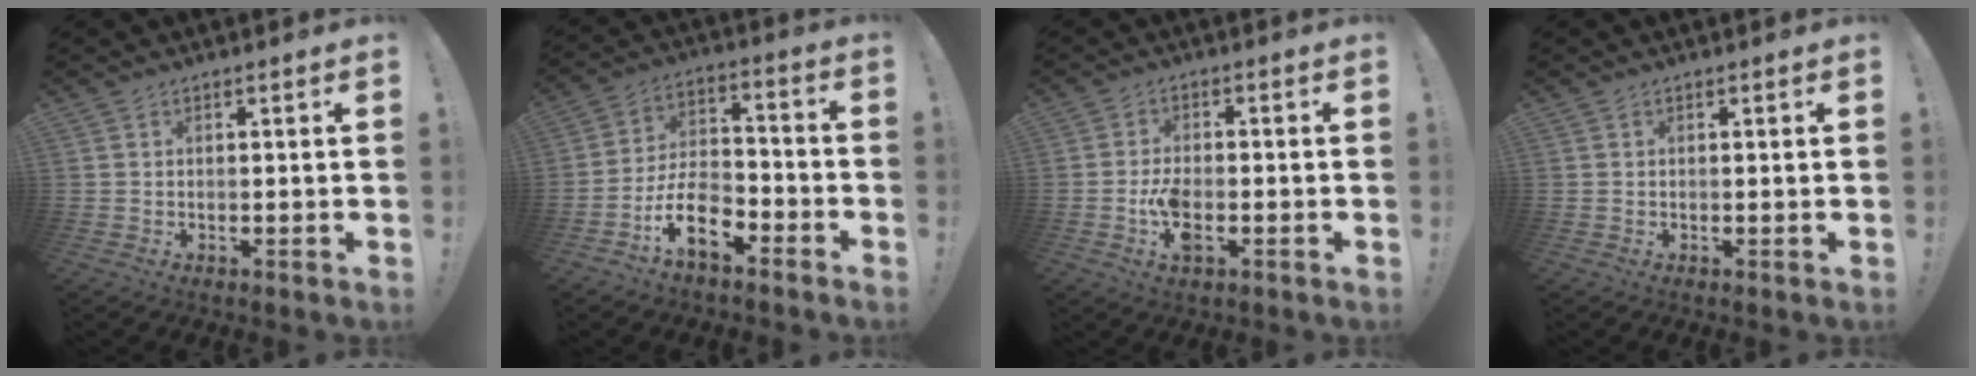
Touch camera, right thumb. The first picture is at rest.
{"total": 13.7, "force": [-8.3, 6.9, 8.4], "torque": [-0.141, 0.051, -0.145]}
{"total": 6.6, "force": [-2.3, 3.2, 5.2], "torque": [-0.102, 0.000, -0.041]}
{"total": 0.0}